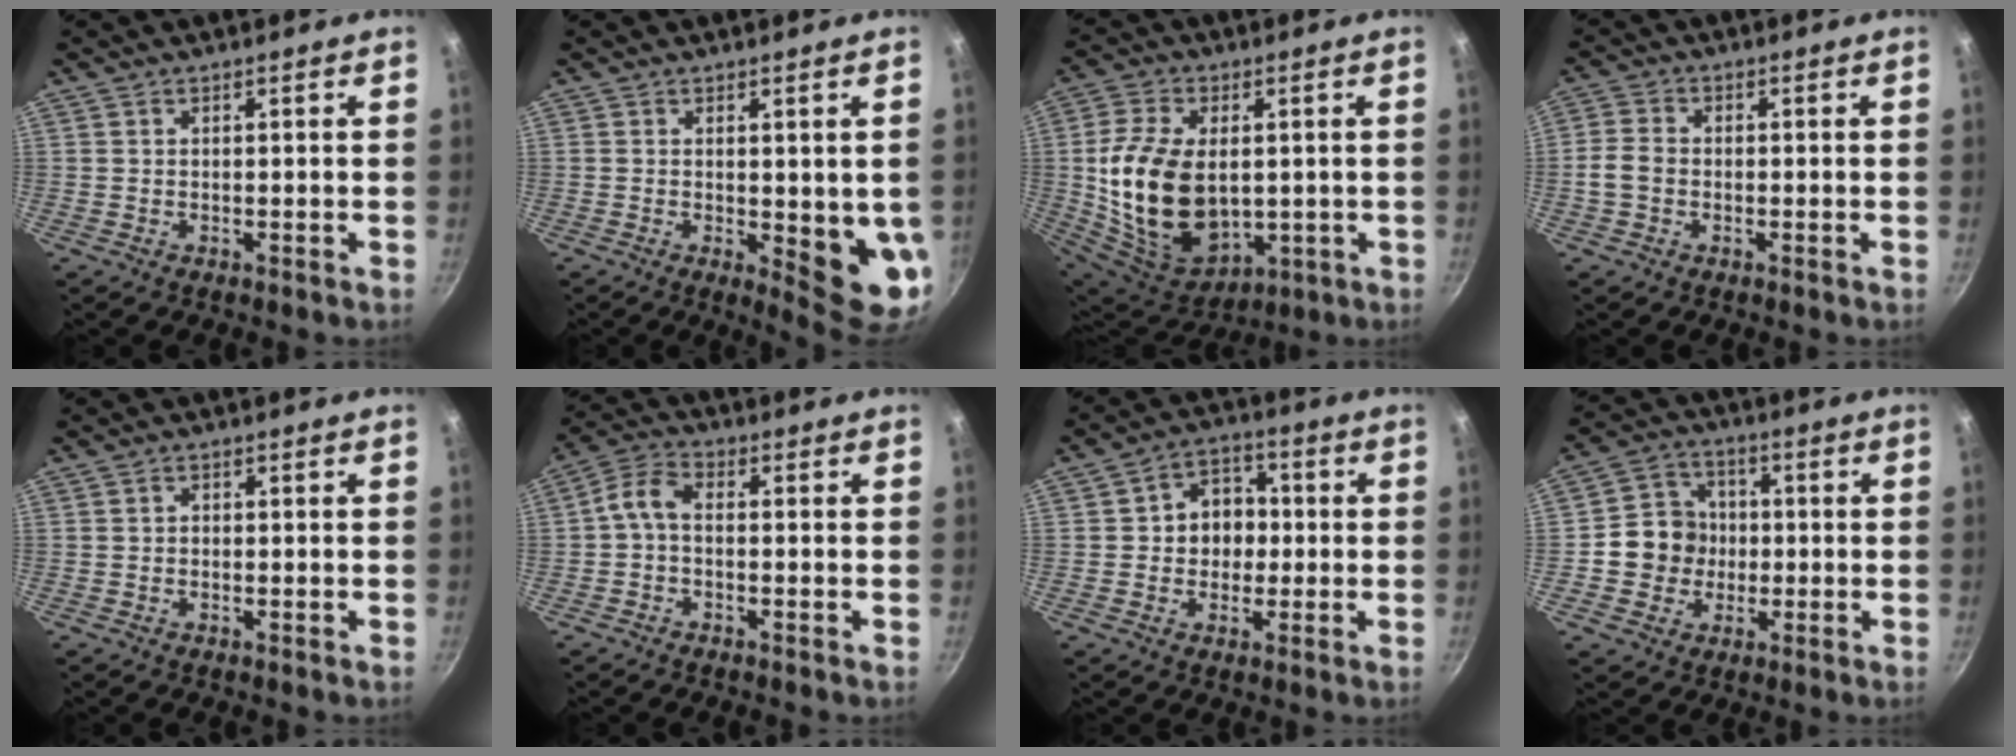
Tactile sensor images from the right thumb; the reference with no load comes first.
{"total": 9.2, "force": [-0.5, 2.7, 8.7], "torque": [-0.089, -0.021, 0.001]}
{"total": 19.7, "force": [0.6, 12.8, 15.0], "torque": [-0.266, -0.016, 0.033]}
{"total": 4.2, "force": [-0.9, 3.2, 2.6], "torque": [-0.049, 0.014, -0.026]}
{"total": 0.8, "force": [-0.1, 0.7, 0.3], "torque": [-0.005, 0.005, -0.002]}
{"total": 4.7, "force": [-0.8, 3.0, 3.6], "torque": [-0.079, 0.027, -0.029]}
{"total": 8.4, "force": [0.1, 7.1, 4.6], "torque": [-0.020, 0.014, -0.007]}
{"total": 9.5, "force": [-0.8, 8.8, 3.6], "torque": [-0.024, 0.022, -0.028]}